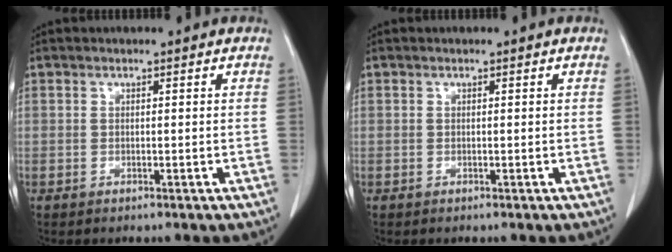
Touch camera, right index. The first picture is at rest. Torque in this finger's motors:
{"motor_torque": [0.00, 0.00, 0.00, 0.00]}